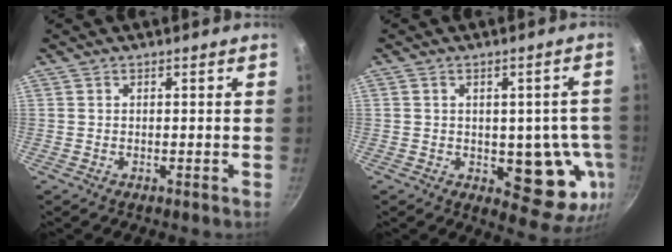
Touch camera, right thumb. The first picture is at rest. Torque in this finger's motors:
{"motor_torque": [1.30, 1.22, 1.07, -0.19, 0.18]}